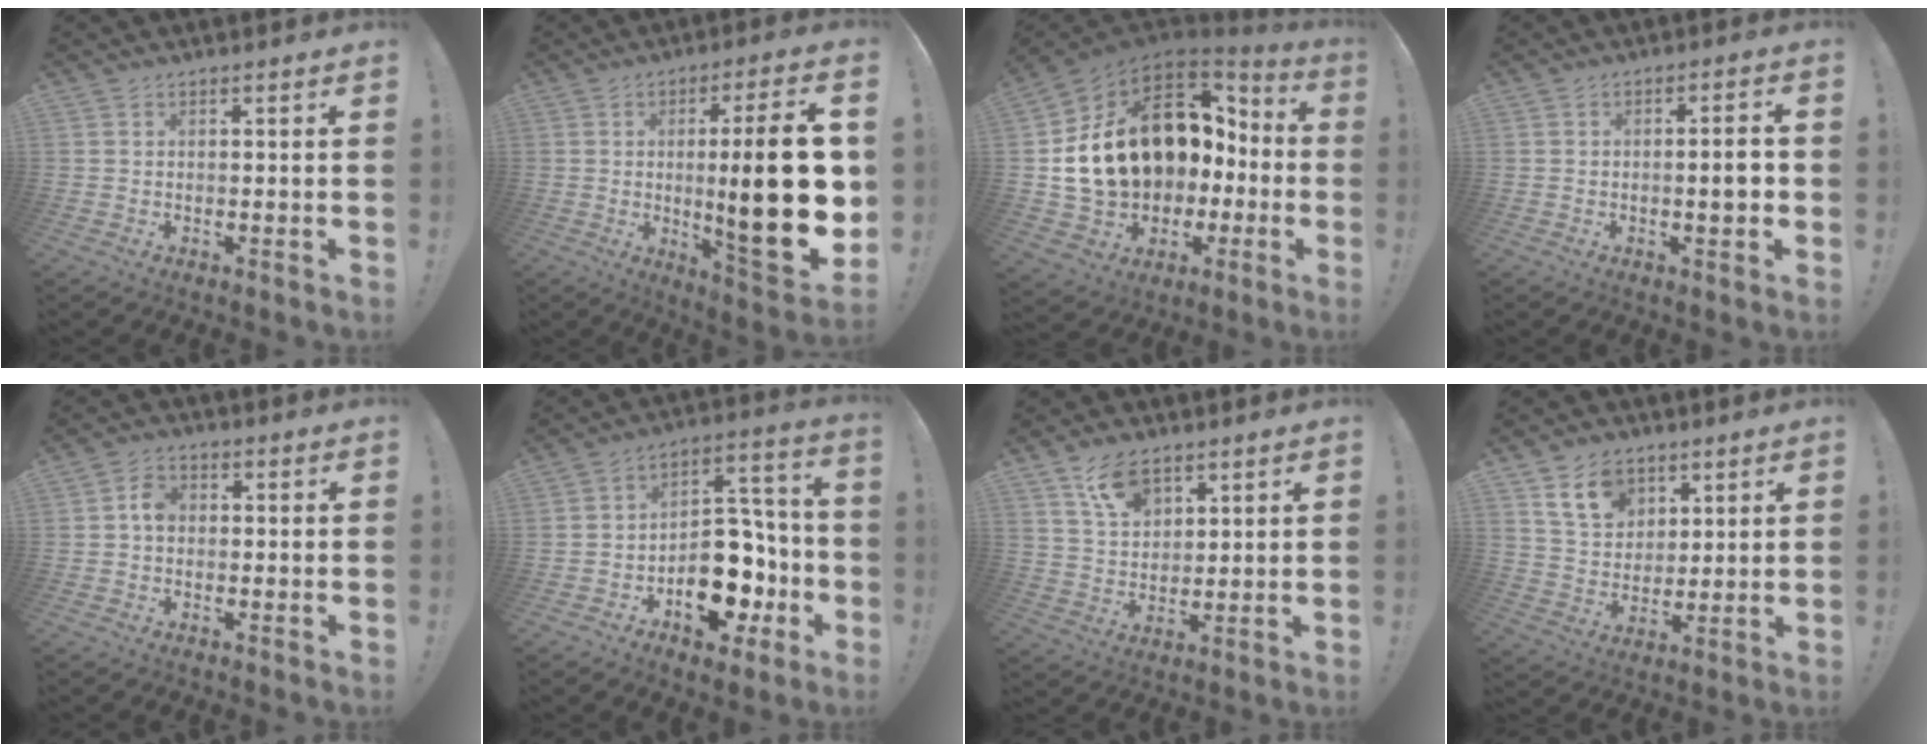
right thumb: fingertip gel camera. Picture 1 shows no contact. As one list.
[{"total": 22.0, "force": [0.2, 3.8, 21.6], "torque": [-0.338, -0.015, 0.004]}, {"total": 21.3, "force": [4.3, 15.8, 13.6], "torque": [-0.233, -0.021, 0.126]}, {"total": 4.5, "force": [-0.8, 0.9, 4.4], "torque": [-0.066, 0.003, -0.018]}, {"total": 4.3, "force": [-0.3, 3.0, 3.0], "torque": [-0.055, 0.012, -0.004]}, {"total": 17.7, "force": [-7.7, 11.9, 10.6], "torque": [-0.112, 0.062, -0.111]}, {"total": 9.7, "force": [6.4, 5.3, 5.0], "torque": [-0.086, -0.025, 0.121]}, {"total": 11.7, "force": [6.7, 8.1, 5.1], "torque": [-0.087, -0.026, 0.132]}]